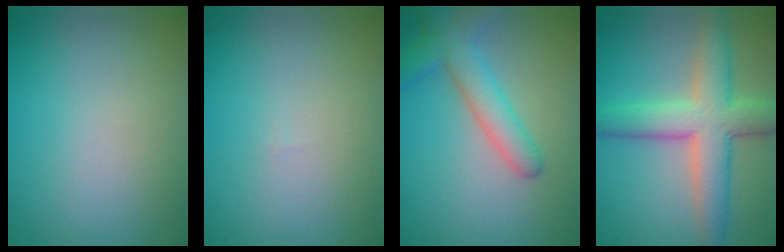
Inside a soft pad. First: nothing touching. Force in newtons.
{"total": 0.0}
{"total": 4.0, "press": 4.0, "slide": 0.3}
{"total": 7.1, "press": 7.1, "slide": 0.2}